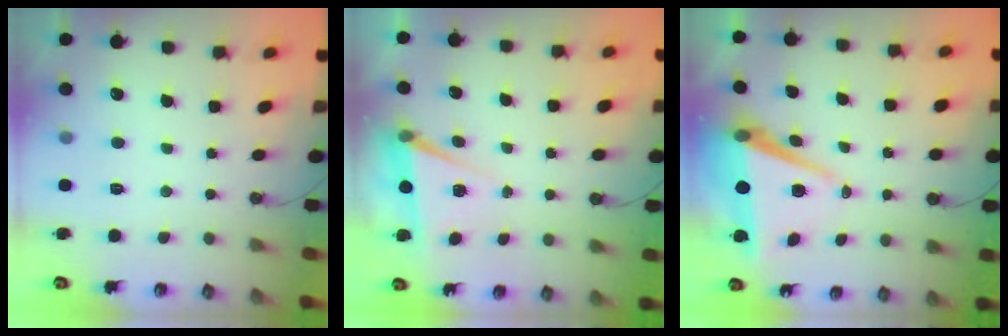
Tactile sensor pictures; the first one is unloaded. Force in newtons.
{"total": 6.0, "press": 4.0, "slide": 4.5}
{"total": 8.3, "press": 7.2, "slide": 4.2}